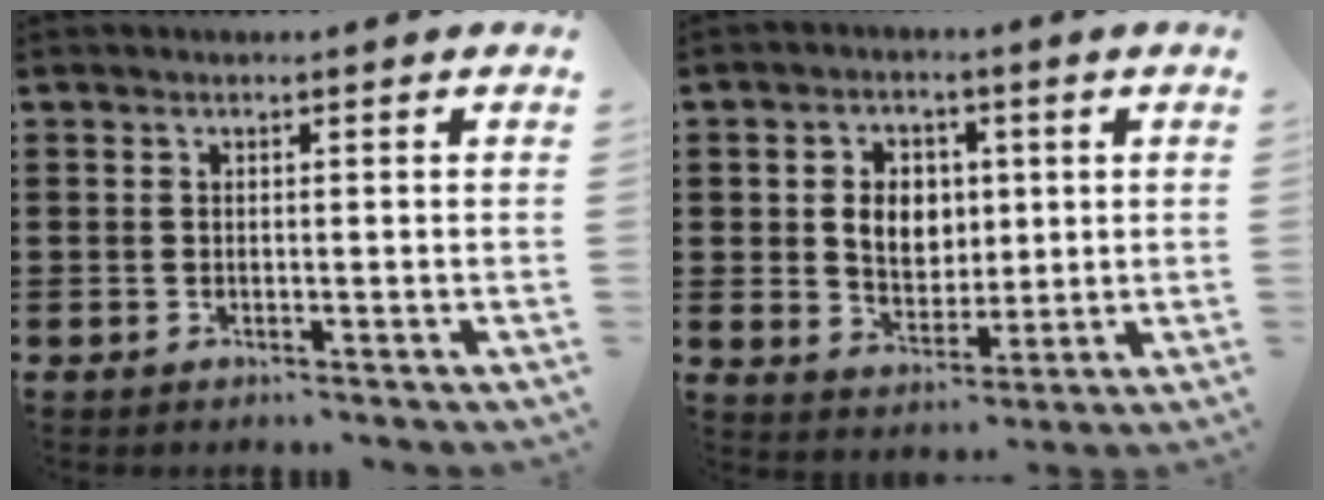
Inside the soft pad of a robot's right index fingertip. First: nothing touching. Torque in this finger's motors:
{"motor_torque": [0.49, 0.04, 0.30, 0.08]}